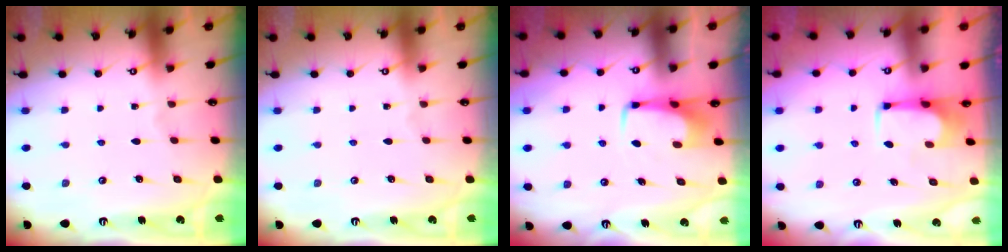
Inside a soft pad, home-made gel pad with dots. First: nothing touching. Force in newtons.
{"total": 0.0}
{"total": 3.8, "press": 3.8, "slide": 0.3}
{"total": 3.7, "press": 3.6, "slide": 0.7}